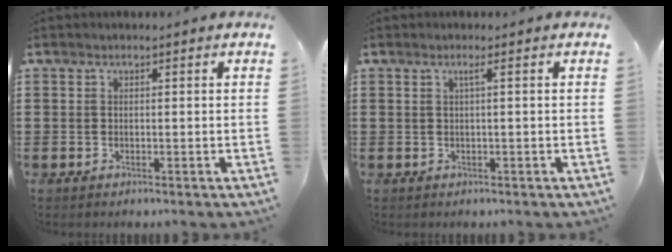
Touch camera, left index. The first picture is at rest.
{"total": 1.1, "force": [0.2, -0.1, 1.0], "torque": [-0.020, 0.000, 0.001]}